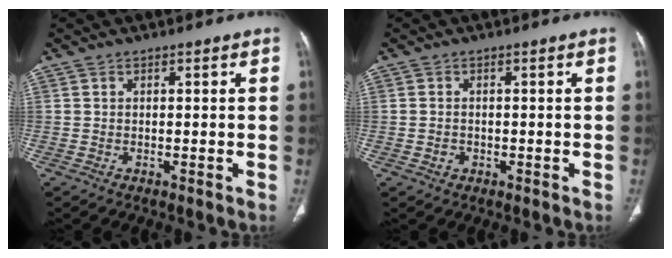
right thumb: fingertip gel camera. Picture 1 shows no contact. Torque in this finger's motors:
{"motor_torque": [-0.28, 0.05, -0.13, 0.55, 0.02]}